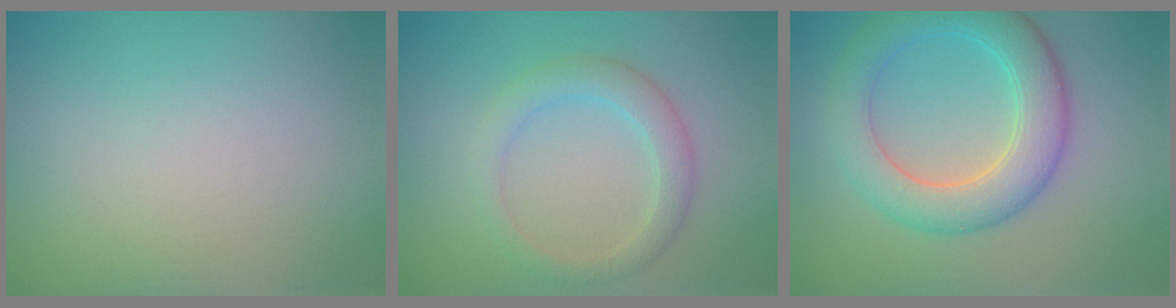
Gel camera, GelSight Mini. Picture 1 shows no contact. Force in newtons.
{"total": 2.9, "press": 2.9, "slide": 0.1}
{"total": 6.2, "press": 6.2, "slide": 0.3}